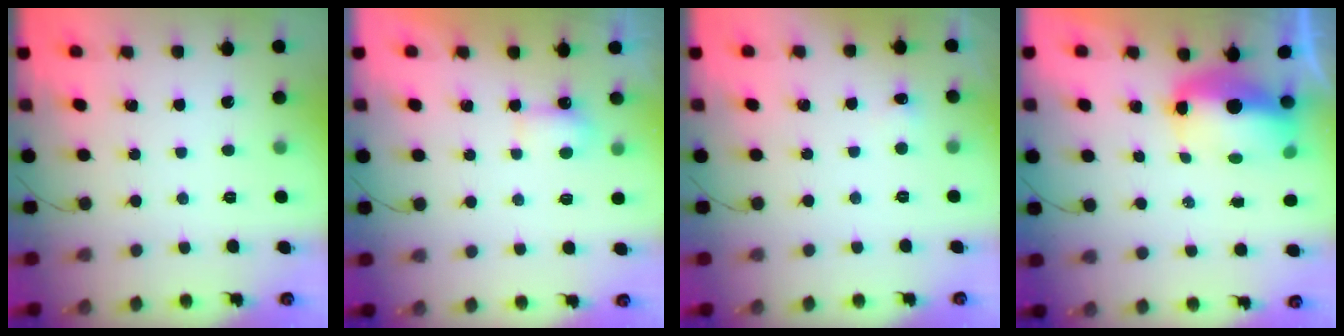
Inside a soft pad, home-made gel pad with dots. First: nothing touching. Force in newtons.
{"total": 3.6, "press": 3.4, "slide": 1.2}
{"total": 3.8, "press": 3.6, "slide": 1.2}
{"total": 10.1, "press": 9.9, "slide": 2.1}